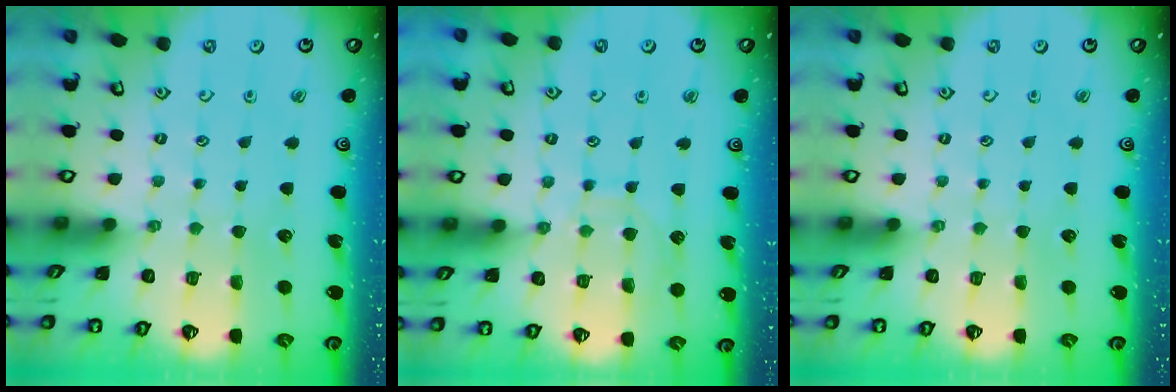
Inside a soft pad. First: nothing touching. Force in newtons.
{"total": 8.0, "press": 8.0, "slide": 0.6}
{"total": 0.0}